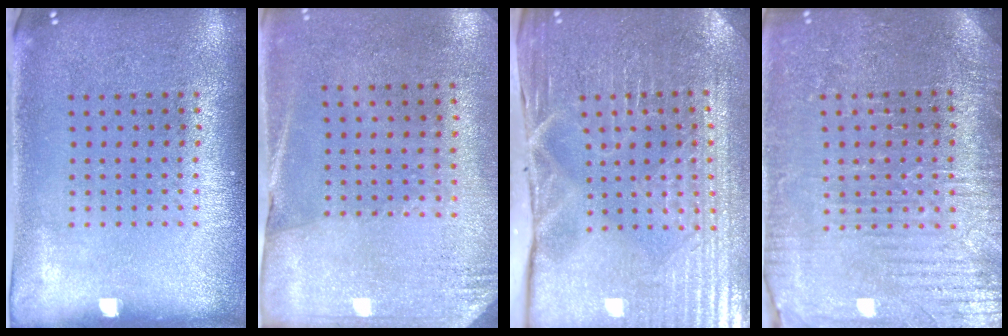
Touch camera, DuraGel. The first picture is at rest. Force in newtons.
{"total": 2.7, "press": 2.4, "slide": 1.3}
{"total": 4.1, "press": 4.1, "slide": 0.5}
{"total": 3.8, "press": 3.7, "slide": 1.0}